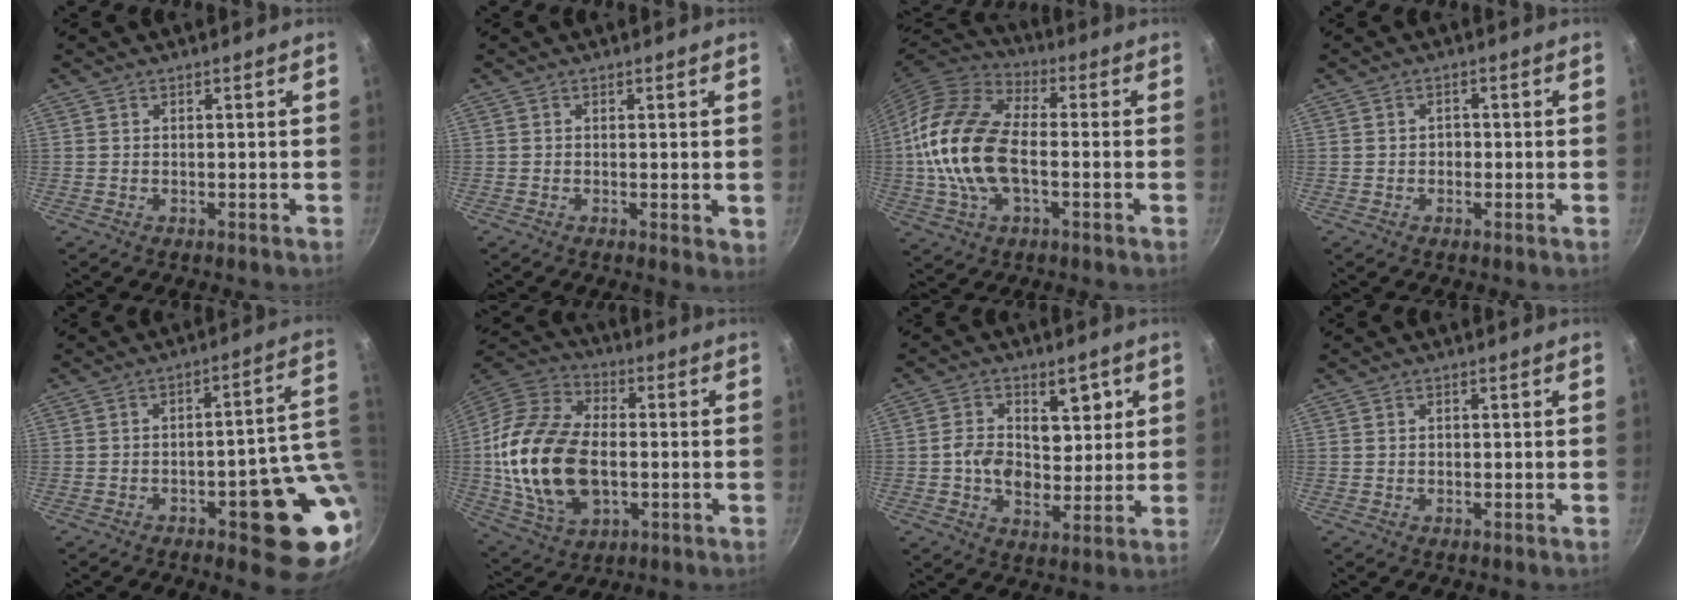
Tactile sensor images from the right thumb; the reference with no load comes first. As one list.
[{"total": 1.7, "force": [0.1, 0.8, 1.5], "torque": [-0.019, -0.005, 0.001]}, {"total": 18.9, "force": [-1.6, 10.7, 15.5], "torque": [-0.291, 0.031, -0.043]}, {"total": 1.6, "force": [-0.3, 1.3, 0.8], "torque": [-0.008, 0.004, -0.006]}, {"total": 15.6, "force": [-1.9, 5.7, 14.4], "torque": [-0.136, 0.010, -0.019]}, {"total": 22.8, "force": [-1.6, 14.6, 17.5], "torque": [-0.330, 0.020, -0.028]}, {"total": 10.4, "force": [2.1, 7.7, 6.7], "torque": [-0.073, -0.018, 0.027]}, {"total": 0.5, "force": [0.0, 0.4, 0.3], "torque": [-0.003, 0.003, 0.001]}]